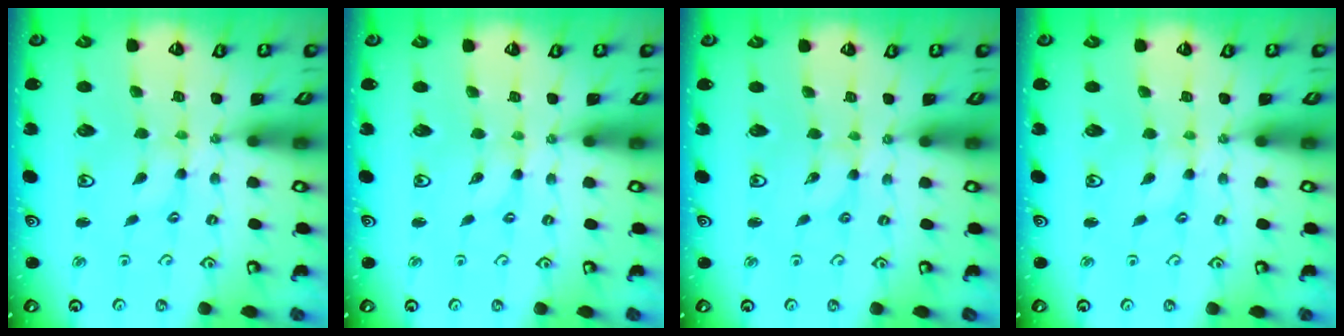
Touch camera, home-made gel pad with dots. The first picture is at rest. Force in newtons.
{"total": 0.0}
{"total": 0.0}
{"total": 0.0}